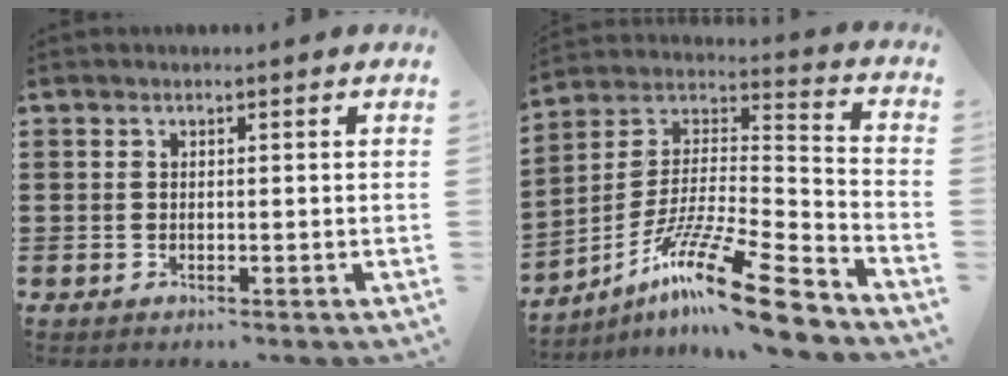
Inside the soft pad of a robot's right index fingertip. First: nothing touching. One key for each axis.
{"total": 15.9, "fx": -11.5, "fy": 1.7, "fz": 10.9, "tx": -0.195, "ty": 0.028, "tz": -0.211}